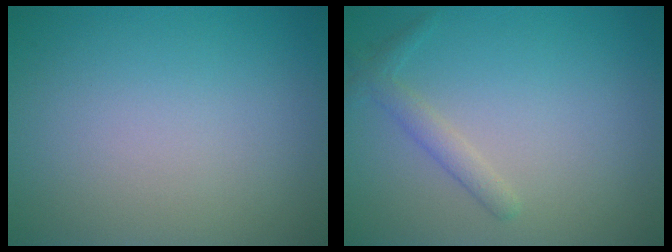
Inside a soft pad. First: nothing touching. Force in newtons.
{"total": 1.6, "press": 1.6, "slide": 0.1}